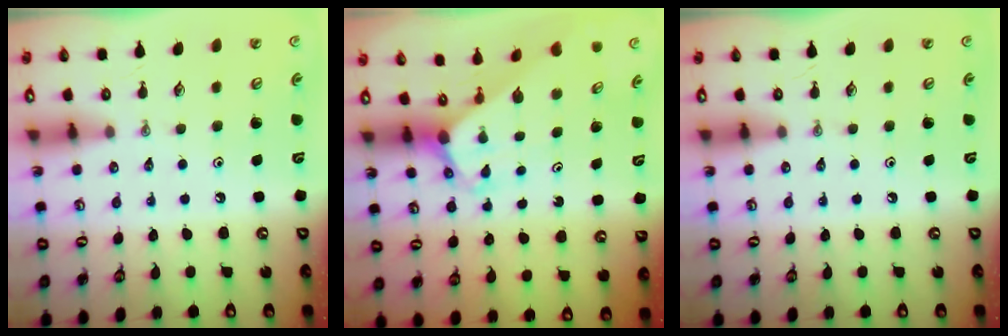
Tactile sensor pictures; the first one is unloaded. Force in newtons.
{"total": 3.2, "press": 3.2, "slide": 0.2}
{"total": 0.0}